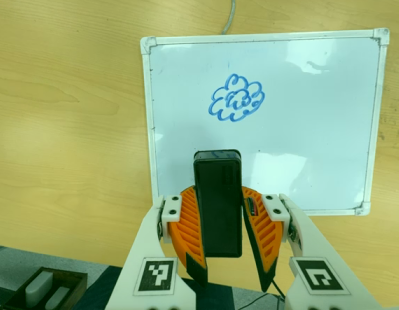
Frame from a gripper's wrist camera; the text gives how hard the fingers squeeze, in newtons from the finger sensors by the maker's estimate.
{"total": 9.3, "left": 8.1, "right": 10.6}